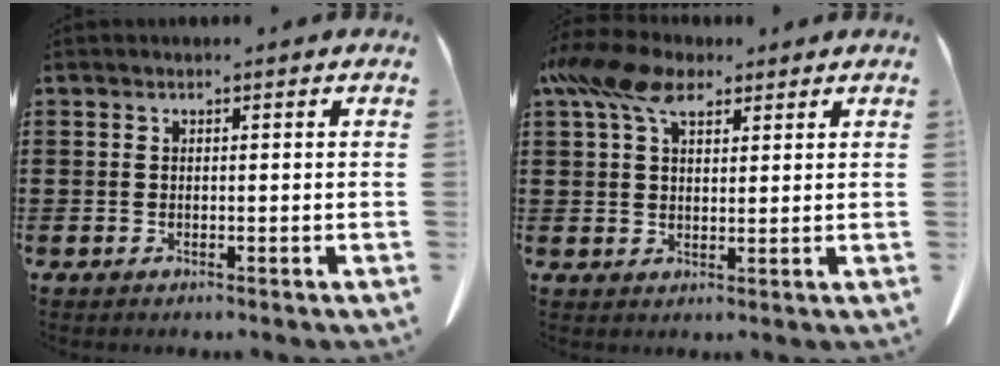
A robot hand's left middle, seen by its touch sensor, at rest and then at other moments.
{"total": 8.6, "force": [5.3, 4.2, 5.3], "torque": [-0.114, 0.003, 0.099]}